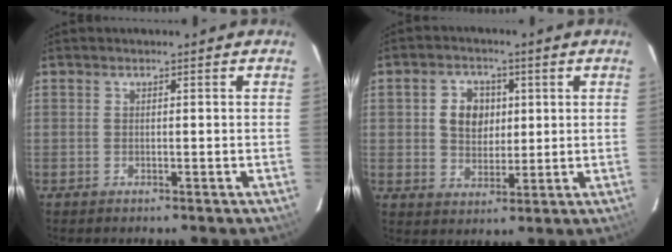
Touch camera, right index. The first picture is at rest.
{"total": 6.9, "force": [1.3, 5.7, 3.7], "torque": [-0.069, 0.018, 0.028]}